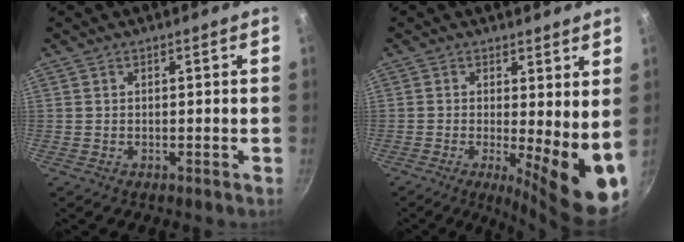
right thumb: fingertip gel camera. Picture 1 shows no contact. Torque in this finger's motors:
{"motor_torque": [0.15, 1.04, 0.96, -0.22, 0.05]}